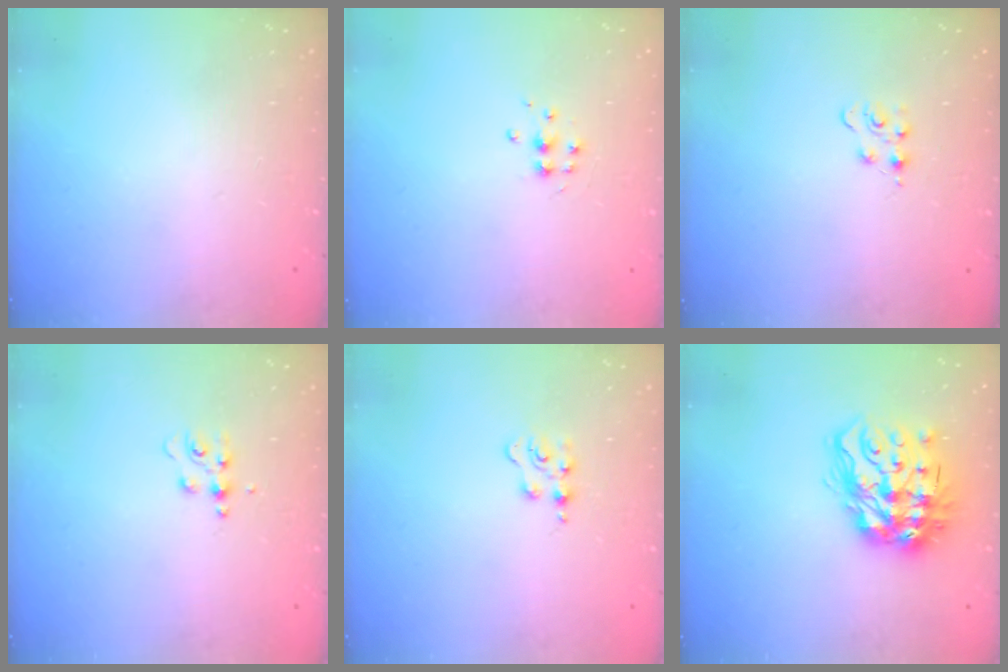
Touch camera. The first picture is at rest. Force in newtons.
{"total": 5.3, "press": 5.3, "slide": 0.5}
{"total": 4.1, "press": 4.1, "slide": 0.5}
{"total": 4.9, "press": 4.8, "slide": 0.5}
{"total": 3.5, "press": 3.5, "slide": 0.6}
{"total": 17.4, "press": 17.4, "slide": 1.5}